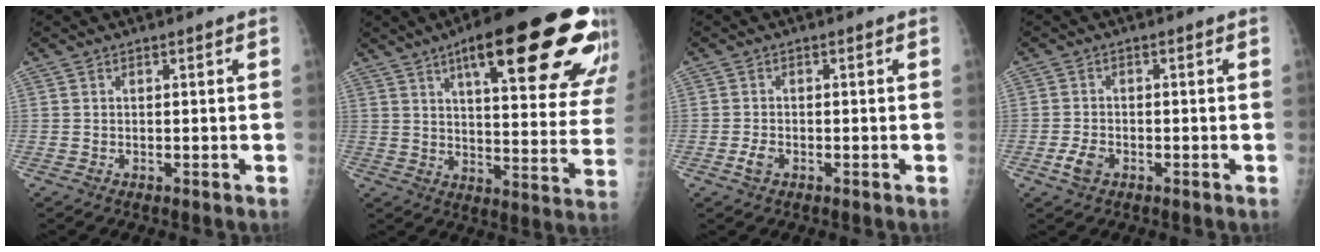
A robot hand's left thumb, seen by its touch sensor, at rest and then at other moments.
{"total": 29.2, "force": [16.1, 7.6, 23.2], "torque": [-0.252, -0.034, 0.221]}
{"total": 2.0, "force": [-0.9, 1.2, 1.3], "torque": [-0.028, 0.002, -0.018]}
{"total": 3.1, "force": [-1.5, 1.9, 1.9], "torque": [-0.039, 0.004, -0.027]}